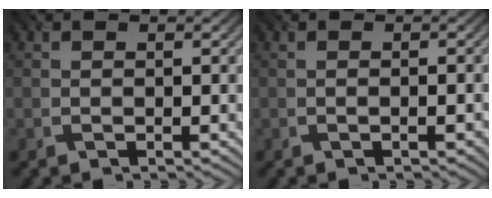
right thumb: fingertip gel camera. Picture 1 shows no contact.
{"total": 1.0, "force": [-0.3, 0.1, 0.9], "torque": [-0.014, 0.002, -0.005]}